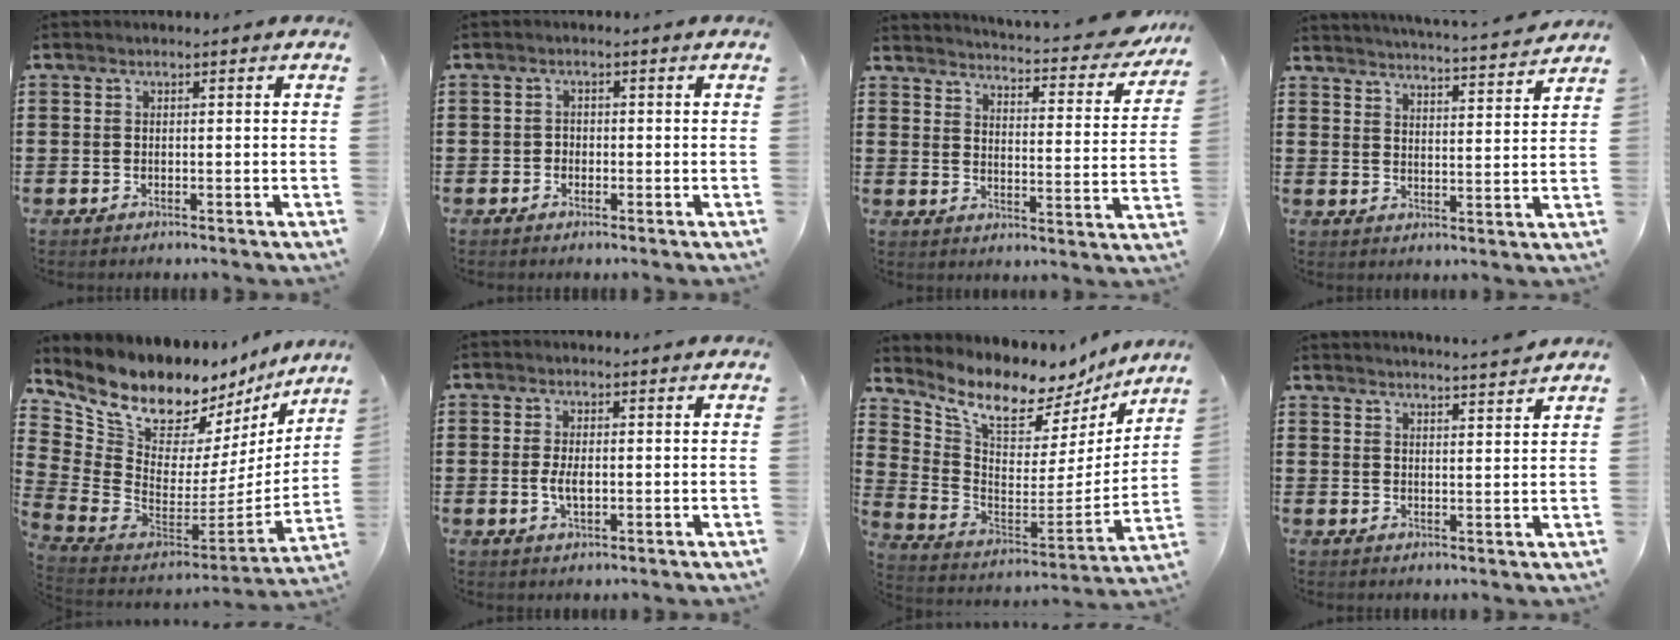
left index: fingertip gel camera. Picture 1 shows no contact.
{"total": 1.1, "force": [-0.7, 0.8, 0.3], "torque": [-0.008, 0.001, -0.017]}
{"total": 3.9, "force": [3.7, -0.4, 1.3], "torque": [-0.039, -0.038, 0.054]}
{"total": 4.2, "force": [4.1, -0.7, 0.6], "torque": [-0.023, -0.036, 0.066]}
{"total": 10.1, "force": [8.7, 4.2, 3.0], "torque": [-0.103, -0.088, 0.157]}
{"total": 3.2, "force": [-0.3, 1.4, 2.9], "torque": [-0.061, -0.001, -0.010]}
{"total": 10.1, "force": [8.5, 3.4, 4.2], "torque": [-0.104, -0.070, 0.142]}
{"total": 3.1, "force": [3.0, -0.7, 0.2], "torque": [-0.013, -0.016, 0.055]}